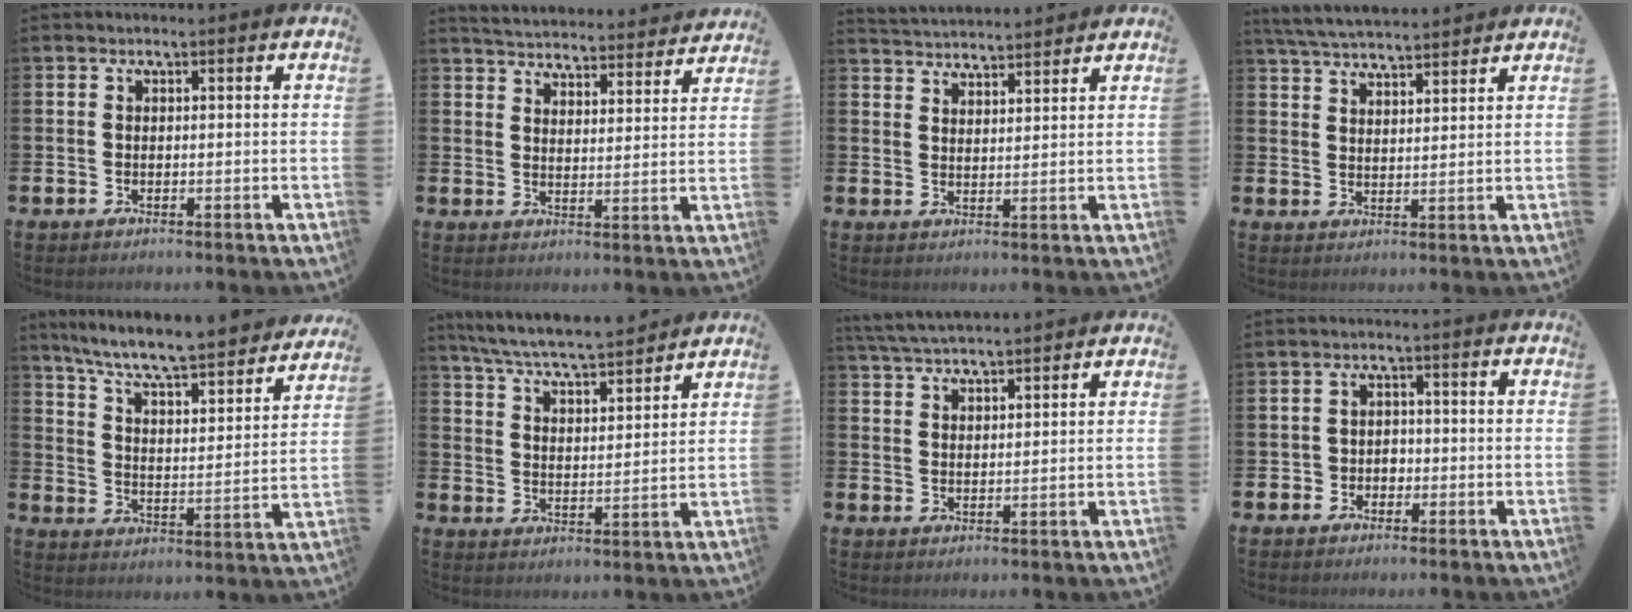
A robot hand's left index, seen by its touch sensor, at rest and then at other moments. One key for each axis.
{"total": 5.0, "fx": 5.0, "fy": 0.5, "fz": -0.1, "tx": -0.013, "ty": -0.043, "tz": 0.085}
{"total": 3.8, "fx": 3.7, "fy": 0.1, "fz": -0.4, "tx": -0.001, "ty": -0.026, "tz": 0.066}
{"total": 5.0, "fx": 4.9, "fy": 0.3, "fz": 0.7, "tx": -0.033, "ty": -0.027, "tz": 0.088}
{"total": 8.2, "fx": 7.6, "fy": 0.5, "fz": 3.2, "tx": -0.087, "ty": -0.065, "tz": 0.123}
{"total": 6.7, "fx": 6.5, "fy": 0.4, "fz": 1.8, "tx": -0.061, "ty": -0.047, "tz": 0.112}
{"total": 4.4, "fx": 4.3, "fy": 0.2, "fz": 0.7, "tx": -0.031, "ty": -0.019, "tz": 0.079}
{"total": 2.2, "fx": -1.1, "fy": 1.9, "fz": 0.3, "tx": -0.007, "ty": 0.003, "tz": -0.027}